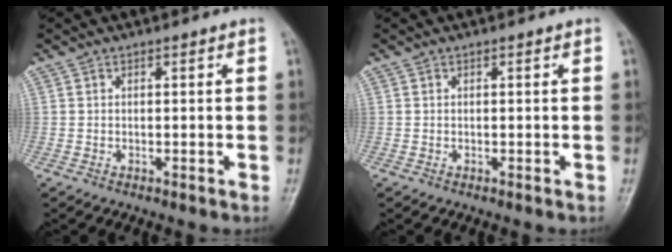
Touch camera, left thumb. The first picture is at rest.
{"total": 0.0}